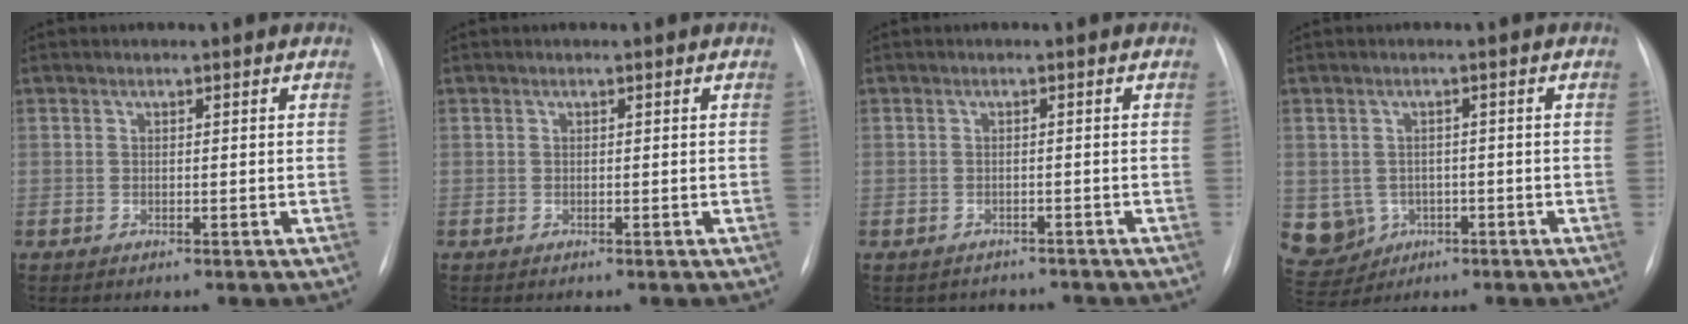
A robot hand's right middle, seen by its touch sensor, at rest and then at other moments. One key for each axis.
{"total": 0.0}
{"total": 4.5, "fx": -4.1, "fy": 1.9, "fz": 0.1, "tx": -0.001, "ty": 0.008, "tz": -0.046}
{"total": 7.6, "fx": -2.0, "fy": 7.2, "fz": 1.5, "tx": -0.049, "ty": 0.012, "tz": -0.018}